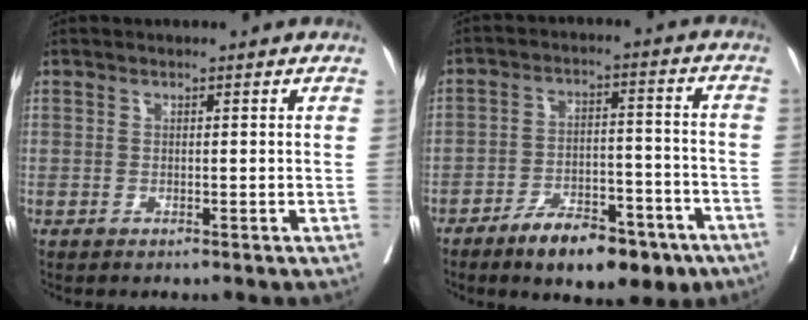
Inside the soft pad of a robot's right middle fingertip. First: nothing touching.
{"total": 13.4, "force": [-9.0, 5.3, 8.3], "torque": [-0.113, 0.015, -0.134]}